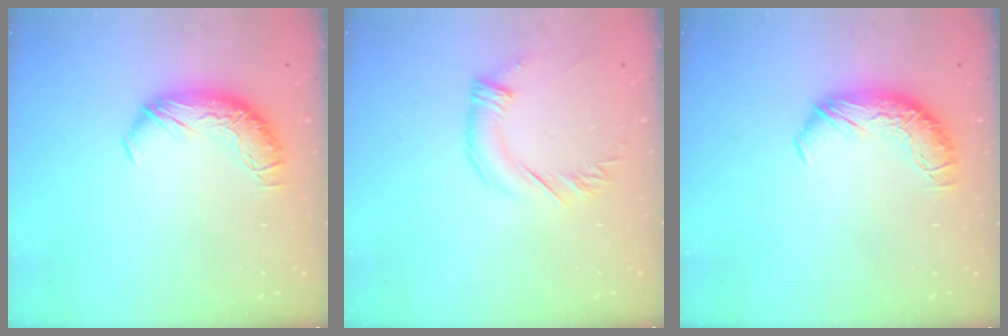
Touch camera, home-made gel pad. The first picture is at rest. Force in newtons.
{"total": 2.4, "press": 2.2, "slide": 1.0}
{"total": 0.0}